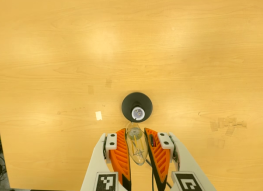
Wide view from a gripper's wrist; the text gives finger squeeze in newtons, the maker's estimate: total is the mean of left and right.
{"total": 19.0, "left": 20.5, "right": 17.4}